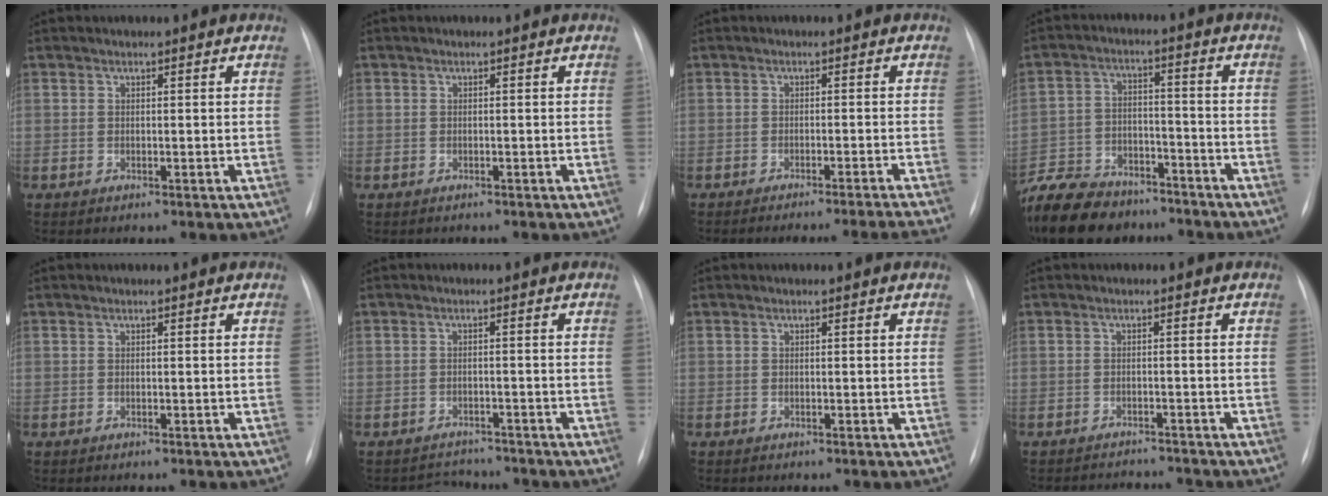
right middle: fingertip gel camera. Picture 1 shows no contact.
{"total": 1.1, "force": [-0.6, 0.9, -0.2], "torque": [-0.004, 0.006, -0.012]}
{"total": 10.4, "force": [-9.6, -2.5, 3.1], "torque": [-0.011, -0.018, -0.122]}
{"total": 17.1, "force": [-13.8, 7.3, 6.8], "torque": [-0.157, -0.001, -0.226]}
{"total": 0.0}
{"total": 3.5, "force": [-3.2, 1.1, -0.8], "torque": [0.008, 0.006, -0.046]}
{"total": 0.0}
{"total": 4.8, "force": [-4.8, 0.4, 0.2], "torque": [-0.001, 0.001, -0.069]}